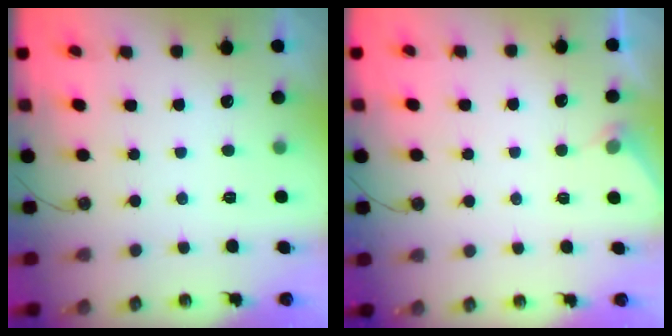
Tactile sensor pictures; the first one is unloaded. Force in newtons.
{"total": 2.7, "press": 2.7, "slide": 0.4}